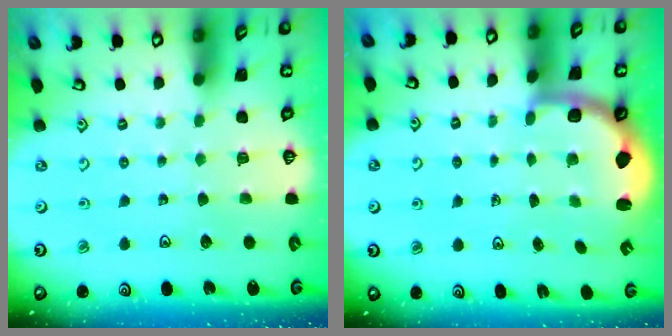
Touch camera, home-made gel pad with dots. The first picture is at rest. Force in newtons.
{"total": 2.3, "press": 2.0, "slide": 1.1}